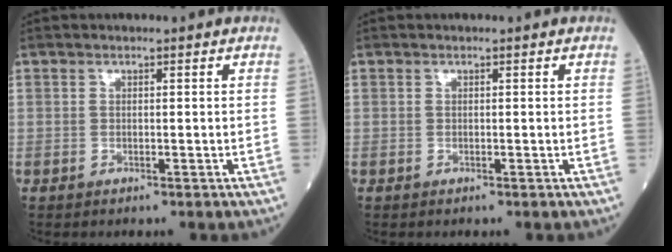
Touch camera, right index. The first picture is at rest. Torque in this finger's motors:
{"motor_torque": [0.01, 0.00, 0.00, -0.01]}